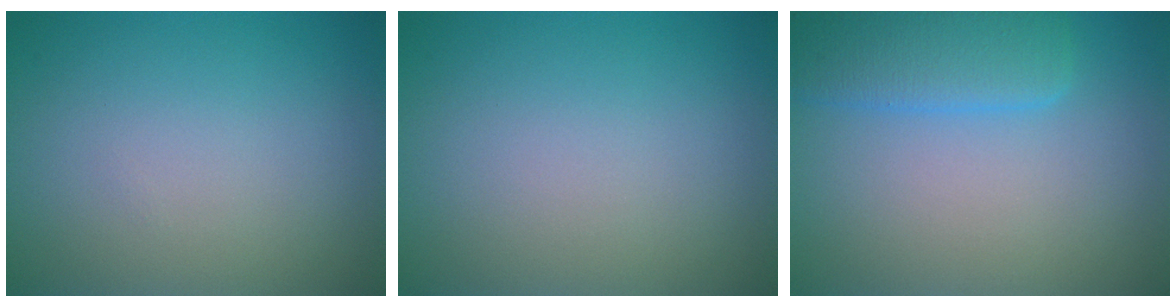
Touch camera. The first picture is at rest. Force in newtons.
{"total": 0.0}
{"total": 4.2, "press": 4.2, "slide": 0.2}